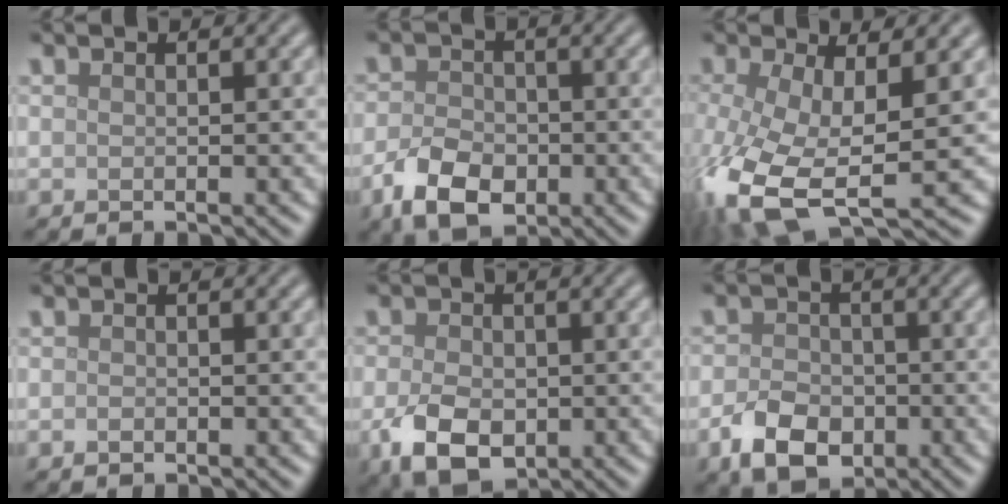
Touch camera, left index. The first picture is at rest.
{"total": 5.3, "force": [-2.4, 3.5, 3.2], "torque": [-0.065, -0.004, -0.048]}
{"total": 10.5, "force": [-2.3, 4.7, 9.1], "torque": [-0.211, -0.032, -0.037]}
{"total": 0.6, "force": [-0.2, 0.4, 0.3], "torque": [-0.006, -0.002, -0.005]}
{"total": 6.0, "force": [-1.8, 4.1, 4.1], "torque": [-0.086, -0.013, -0.033]}
{"total": 5.0, "force": [-2.0, 3.5, 2.9], "torque": [-0.054, -0.005, -0.041]}